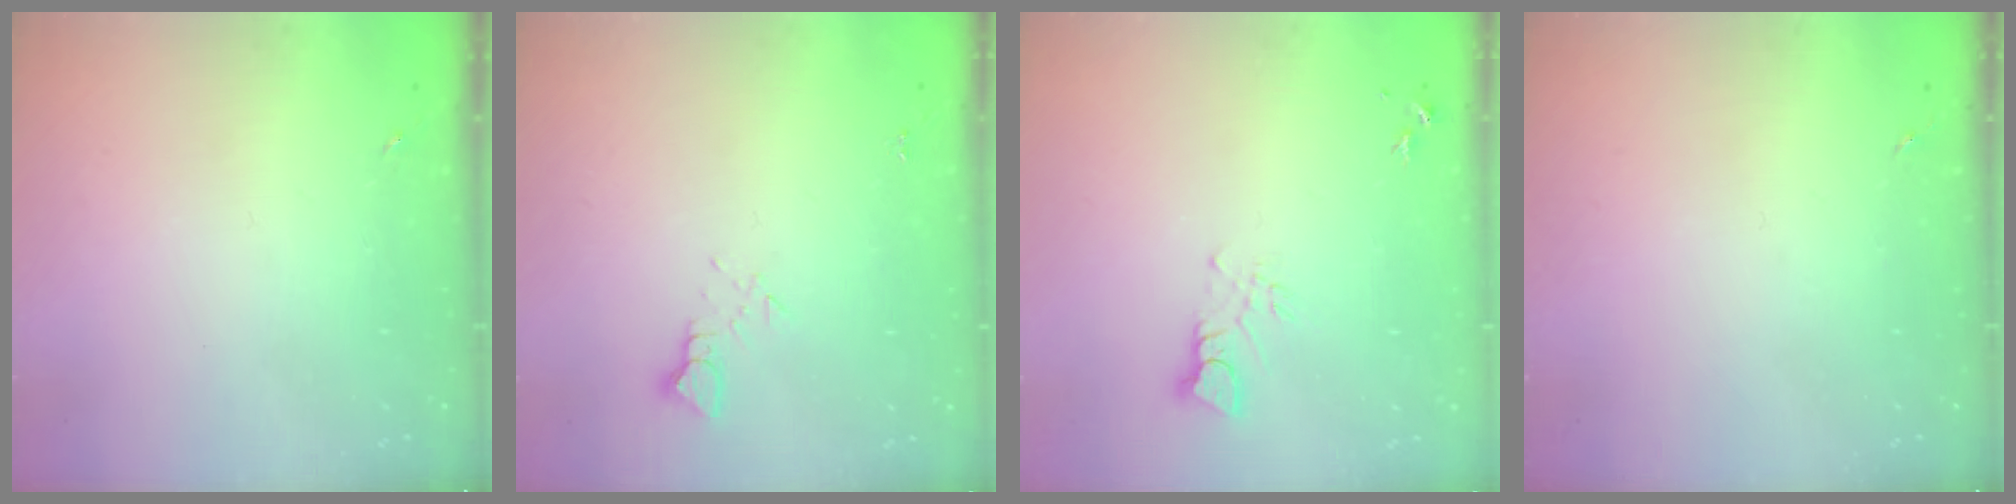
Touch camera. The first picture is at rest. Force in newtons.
{"total": 2.7, "press": 2.7, "slide": 0.2}
{"total": 3.4, "press": 3.4, "slide": 0.2}
{"total": 0.0}